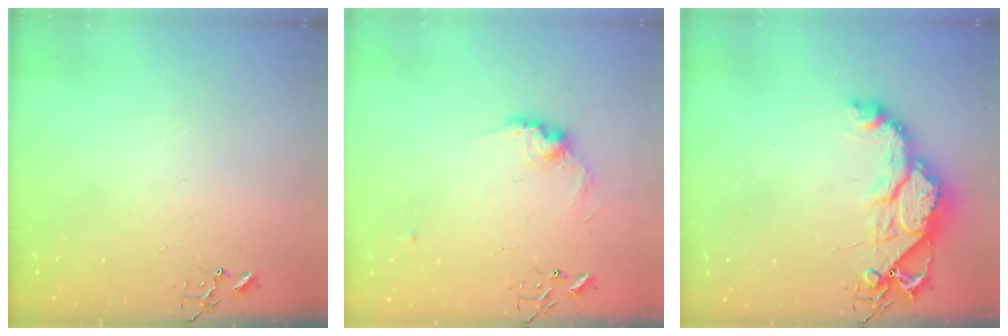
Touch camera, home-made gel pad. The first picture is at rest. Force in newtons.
{"total": 9.8, "press": 9.8, "slide": 0.5}
{"total": 14.0, "press": 13.9, "slide": 1.4}